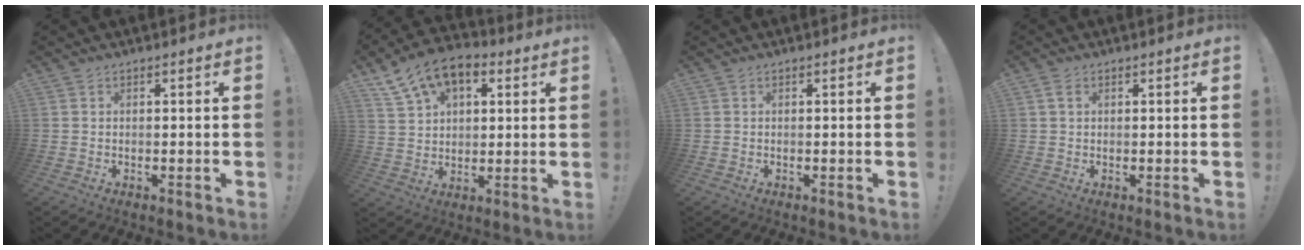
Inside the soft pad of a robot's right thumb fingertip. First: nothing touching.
{"total": 12.6, "force": [6.6, 8.0, 7.2], "torque": [-0.128, -0.025, 0.129]}
{"total": 0.0}
{"total": 1.5, "force": [0.7, 0.8, 1.1], "torque": [-0.018, 0.002, 0.011]}